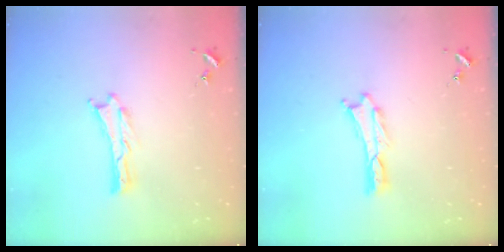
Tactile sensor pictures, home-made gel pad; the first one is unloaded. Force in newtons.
{"total": 0.0}